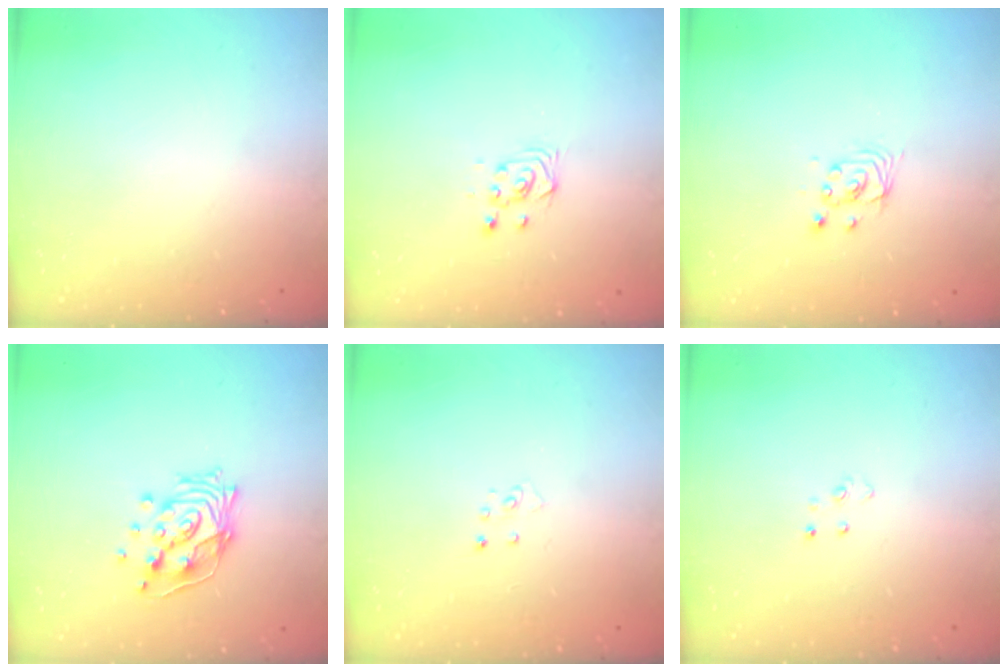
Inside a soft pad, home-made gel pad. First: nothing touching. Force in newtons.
{"total": 4.1, "press": 4.0, "slide": 1.0}
{"total": 2.9, "press": 2.9, "slide": 0.0}
{"total": 13.4, "press": 13.4, "slide": 1.6}
{"total": 2.8, "press": 2.8, "slide": 0.3}
{"total": 2.8, "press": 2.8, "slide": 0.3}